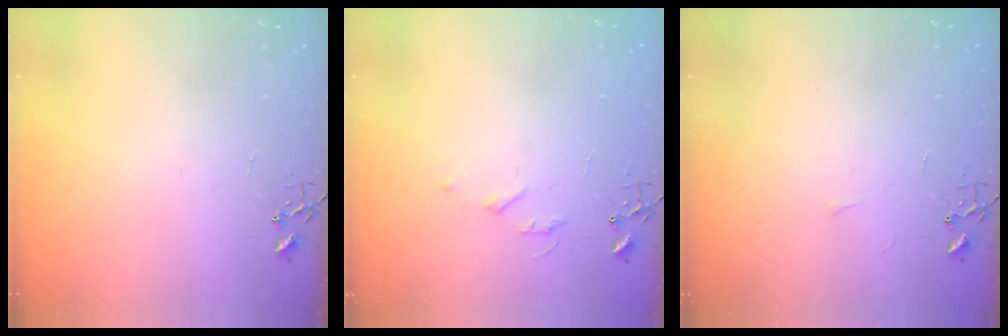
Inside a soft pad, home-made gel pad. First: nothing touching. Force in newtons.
{"total": 5.0, "press": 5.0, "slide": 0.7}
{"total": 3.3, "press": 3.2, "slide": 0.5}